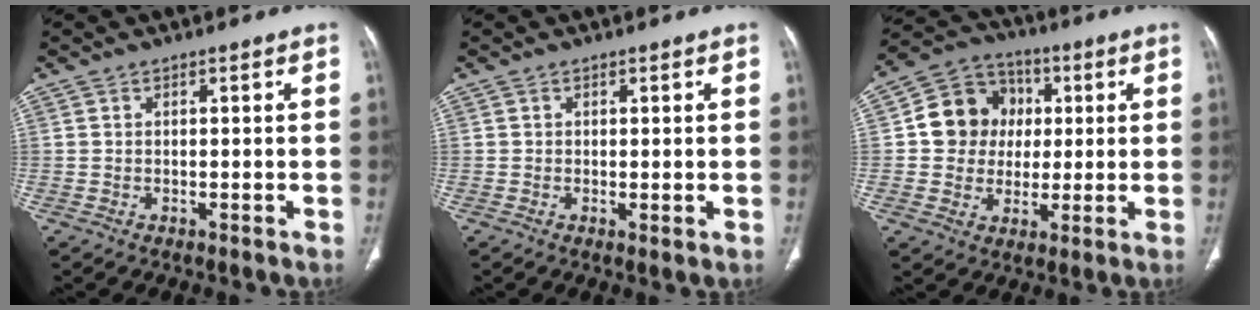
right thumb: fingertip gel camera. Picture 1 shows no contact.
{"total": 0.8, "force": [0.0, 0.3, 0.8], "torque": [-0.018, -0.006, 0.000]}
{"total": 12.0, "force": [1.5, 10.9, 4.9], "torque": [-0.044, 0.013, 0.021]}